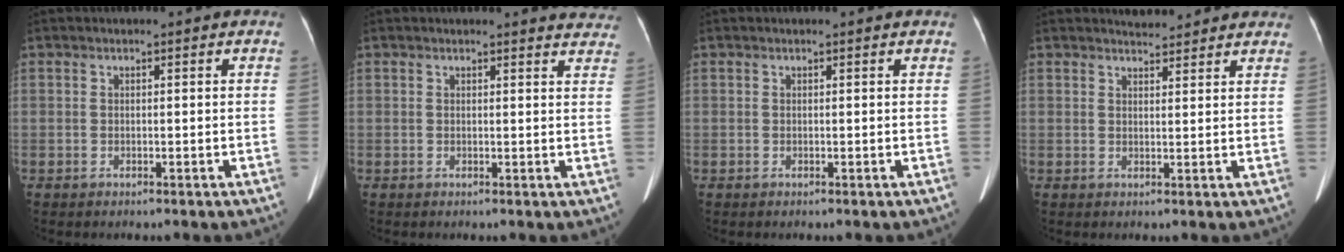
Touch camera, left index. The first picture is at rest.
{"total": 6.5, "force": [6.4, 1.3, 0.6], "torque": [0.018, -0.023, 0.035]}
{"total": 0.5, "force": [0.5, 0.1, 0.1], "torque": [-0.008, 0.003, 0.003]}
{"total": 4.5, "force": [4.3, 1.1, 0.7], "torque": [-0.009, 0.012, 0.047]}